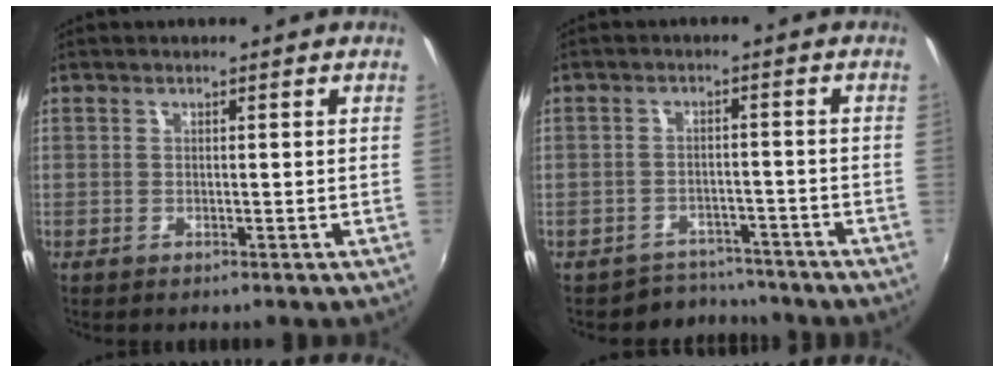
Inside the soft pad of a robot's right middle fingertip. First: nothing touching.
{"total": 5.4, "force": [-4.5, 2.8, -1.0], "torque": [0.009, 0.022, -0.068]}